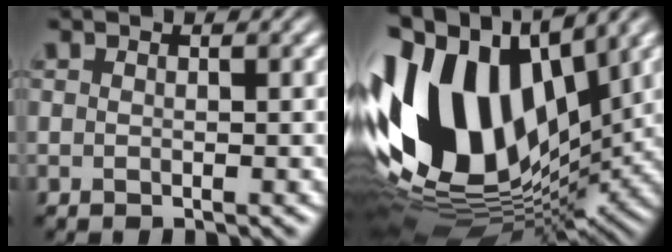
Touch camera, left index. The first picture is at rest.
{"total": 17.4, "force": [2.9, 11.0, 13.1], "torque": [-0.293, 0.030, 0.045]}